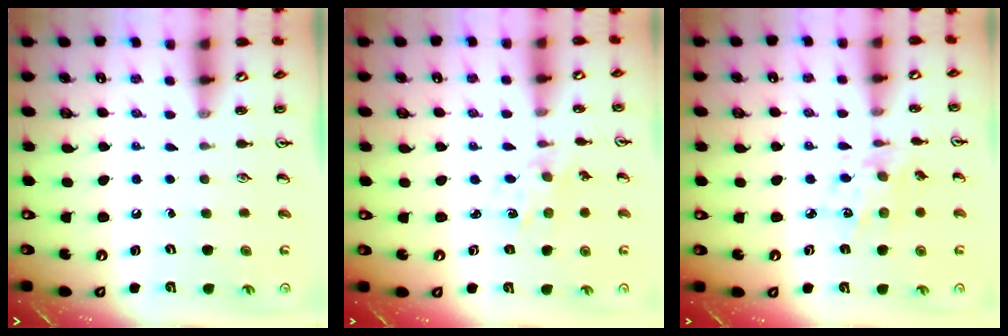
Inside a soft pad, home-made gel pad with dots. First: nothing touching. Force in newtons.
{"total": 1.5, "press": 1.5, "slide": 0.1}
{"total": 6.1, "press": 6.0, "slide": 1.2}